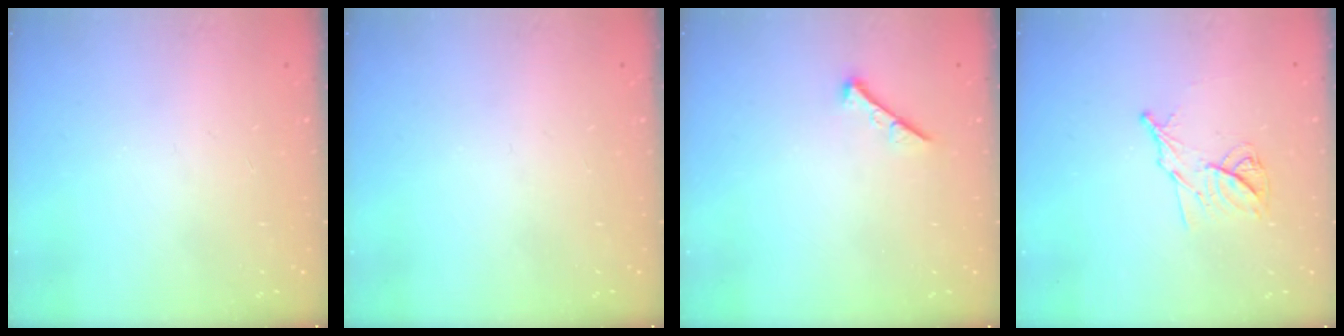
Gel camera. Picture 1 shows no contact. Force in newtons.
{"total": 0.0}
{"total": 0.0}
{"total": 10.0, "press": 10.0, "slide": 0.1}